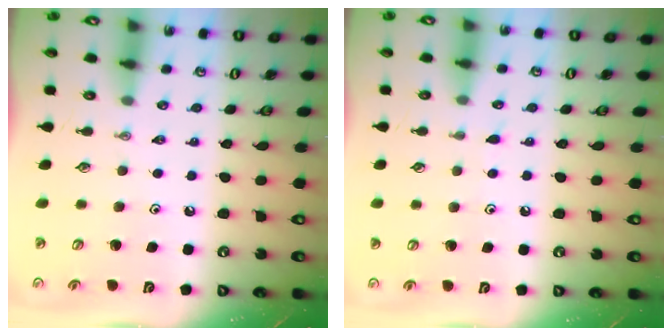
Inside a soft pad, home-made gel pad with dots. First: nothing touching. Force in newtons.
{"total": 5.0, "press": 5.0, "slide": 0.5}